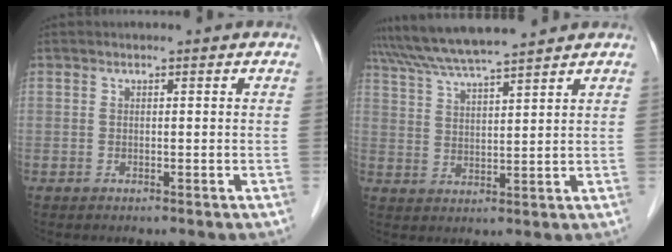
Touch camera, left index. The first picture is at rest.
{"total": 9.8, "force": [8.9, -0.8, 4.0], "torque": [-0.078, 0.024, 0.156]}